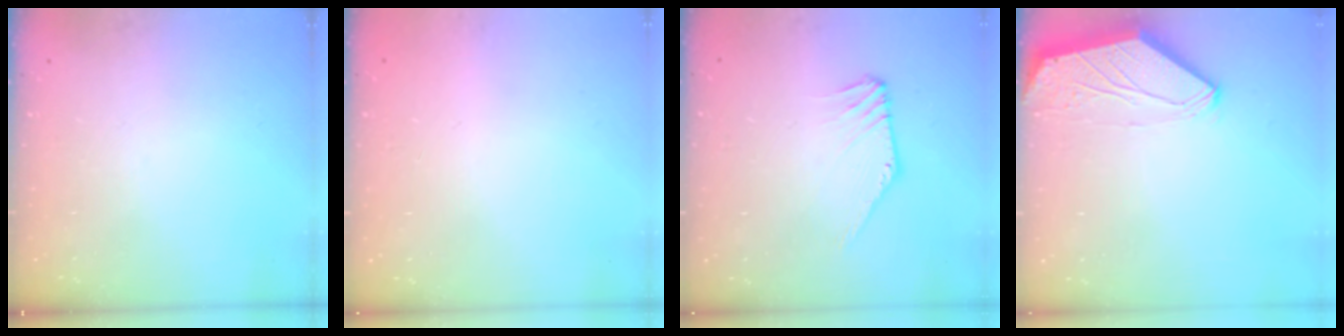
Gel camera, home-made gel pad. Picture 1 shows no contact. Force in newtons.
{"total": 5.0, "press": 5.0, "slide": 0.3}
{"total": 3.4, "press": 3.4, "slide": 0.1}
{"total": 0.0}